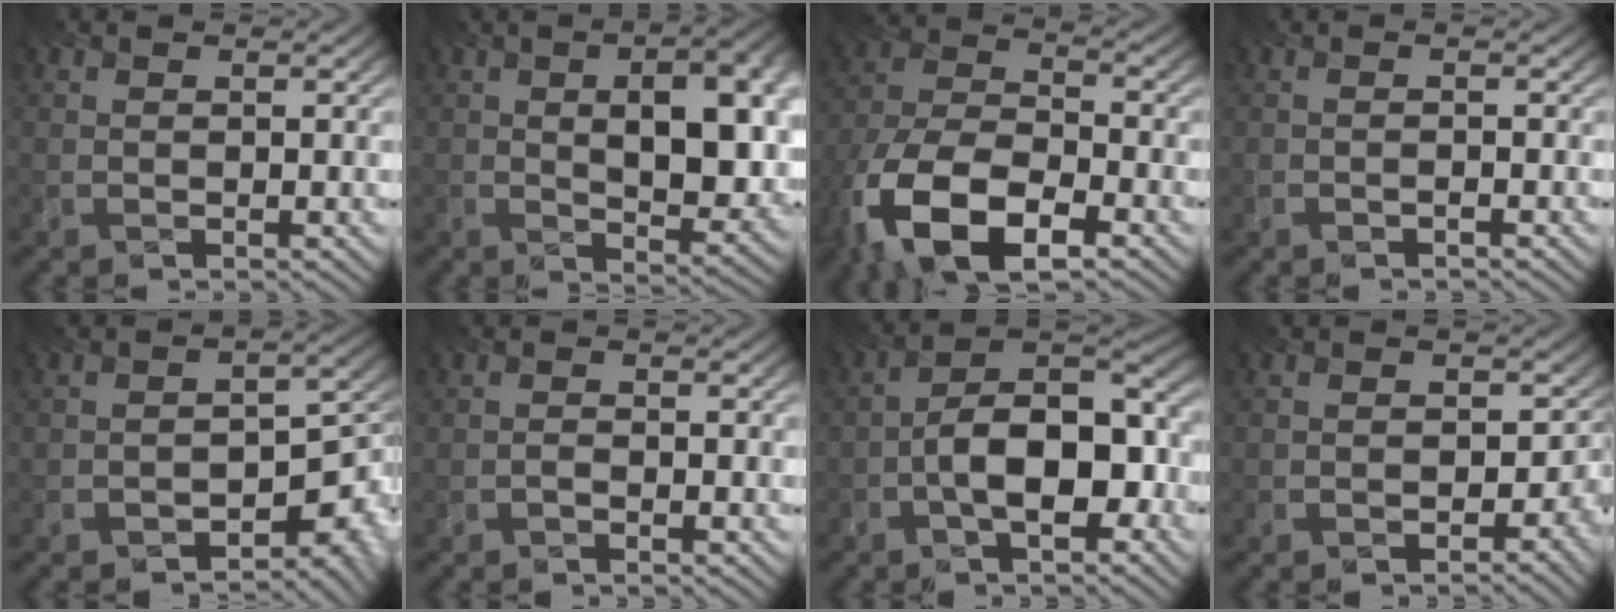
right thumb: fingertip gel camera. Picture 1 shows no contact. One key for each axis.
{"total": 13.7, "fx": 2.0, "fy": 6.6, "fz": 11.9, "tx": -0.150, "ty": 0.023, "tz": 0.012}
{"total": 13.8, "fx": -9.1, "fy": 6.3, "fz": 8.3, "tx": -0.196, "ty": -0.044, "tz": -0.172}
{"total": 0.7, "fx": -0.6, "fy": 0.0, "fz": 0.2, "tx": -0.007, "ty": -0.001, "tz": -0.023}
{"total": 9.9, "fx": -4.7, "fy": 5.7, "fz": 6.6, "tx": -0.079, "ty": -0.026, "tz": -0.067}
{"total": 1.1, "fx": -1.1, "fy": 0.1, "fz": 0.2, "tx": -0.007, "ty": -0.001, "tz": -0.023}
{"total": 10.3, "fx": -4.0, "fy": 5.0, "fz": 8.1, "tx": -0.122, "ty": 0.002, "tz": -0.075}
{"total": 5.7, "fx": -0.6, "fy": 4.5, "fz": 3.5, "tx": -0.055, "ty": -0.024, "tz": -0.004}